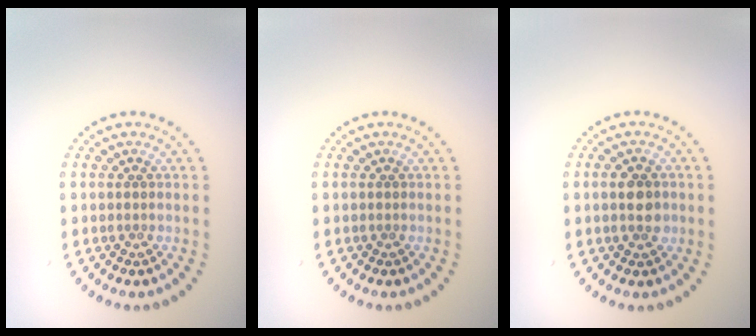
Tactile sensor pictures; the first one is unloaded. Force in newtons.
{"total": 0.0}
{"total": 2.6, "press": 2.6, "slide": 0.1}